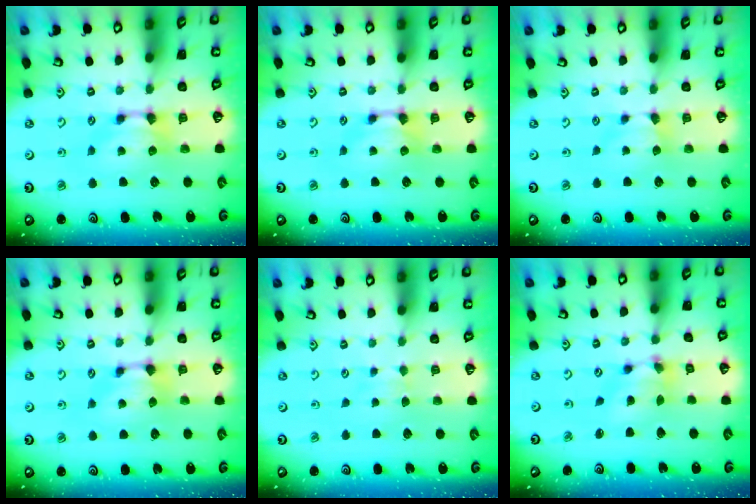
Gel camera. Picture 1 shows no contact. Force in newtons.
{"total": 0.0}
{"total": 1.8, "press": 1.7, "slide": 0.5}
{"total": 0.8, "press": 0.5, "slide": 0.6}
{"total": 2.1, "press": 2.1, "slide": 0.3}
{"total": 4.6, "press": 4.1, "slide": 1.9}